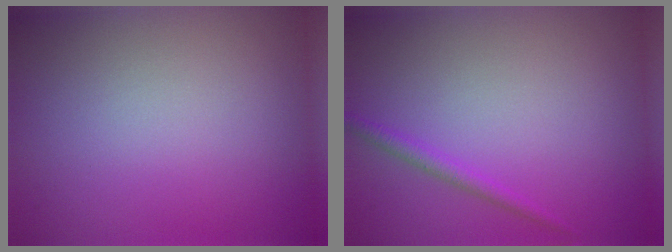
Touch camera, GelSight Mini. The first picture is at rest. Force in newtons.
{"total": 1.2, "press": 1.1, "slide": 0.1}